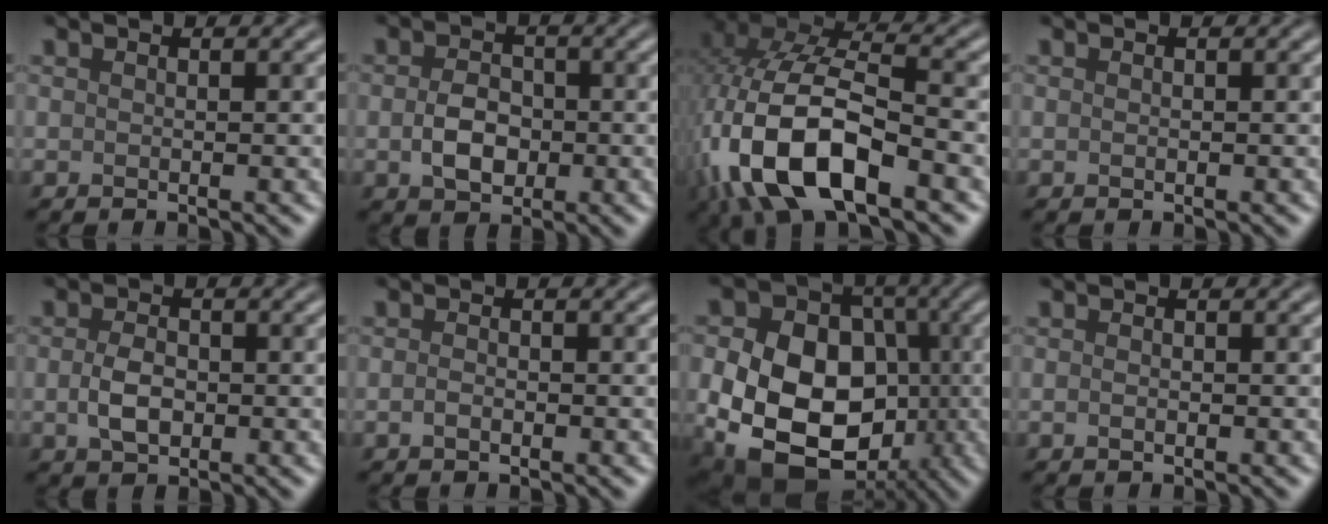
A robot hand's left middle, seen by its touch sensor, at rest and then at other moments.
{"total": 3.4, "force": [-0.6, 2.4, 2.4], "torque": [-0.047, 0.000, -0.014]}
{"total": 13.5, "force": [-5.0, 5.9, 11.0], "torque": [-0.239, -0.004, -0.096]}
{"total": 0.0}
{"total": 2.7, "force": [-0.4, 1.8, 2.1], "torque": [-0.045, -0.002, -0.008]}
{"total": 0.9, "force": [-0.4, 0.4, 0.6], "torque": [-0.014, 0.001, -0.009]}
{"total": 15.8, "force": [-3.2, 11.8, 10.0], "torque": [-0.161, -0.030, -0.053]}
{"total": 0.5, "force": [-0.2, 0.3, 0.4], "torque": [-0.010, 0.000, -0.004]}